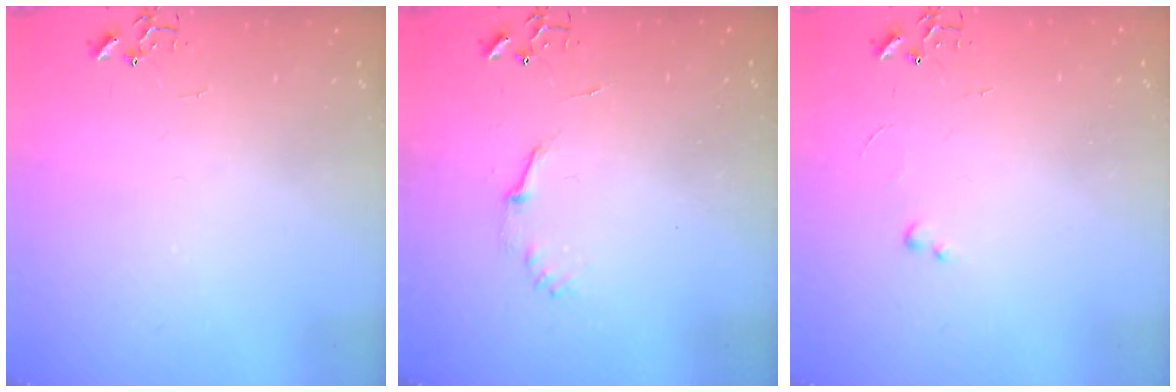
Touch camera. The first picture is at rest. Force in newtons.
{"total": 5.0, "press": 4.9, "slide": 0.6}
{"total": 2.0, "press": 2.0, "slide": 0.3}